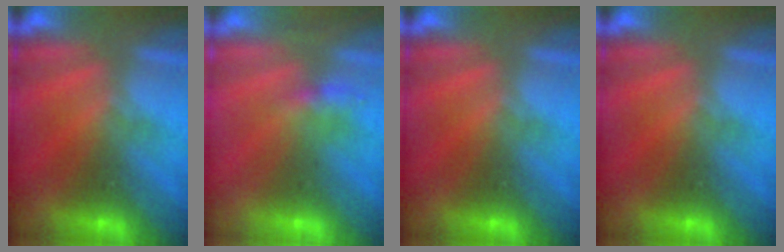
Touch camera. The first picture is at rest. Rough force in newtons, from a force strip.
{"total": 2.2}
{"total": 0.0}
{"total": 0.0}